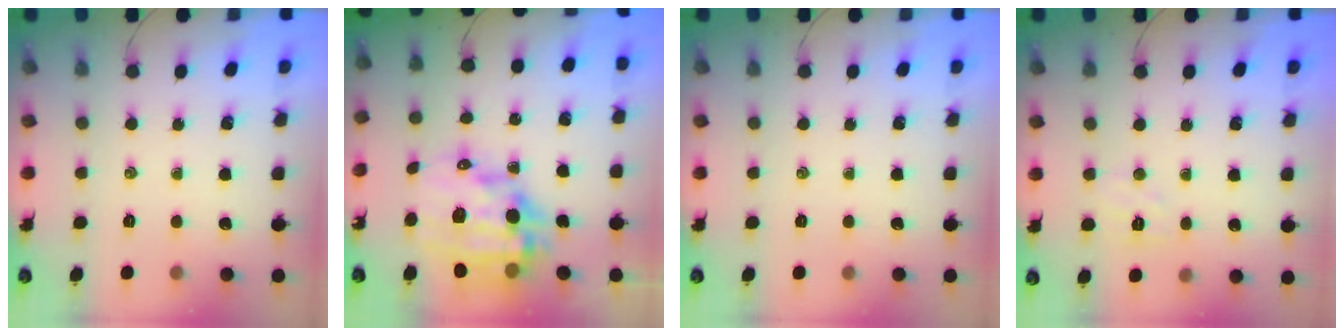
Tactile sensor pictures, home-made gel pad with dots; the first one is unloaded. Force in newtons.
{"total": 16.2, "press": 15.8, "slide": 3.5}
{"total": 0.0}
{"total": 4.7, "press": 4.6, "slide": 1.1}